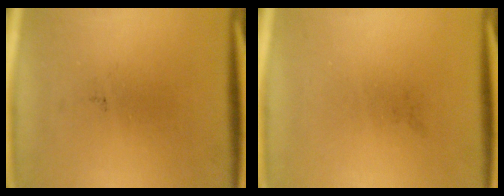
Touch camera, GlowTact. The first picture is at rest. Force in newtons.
{"total": 0.0}